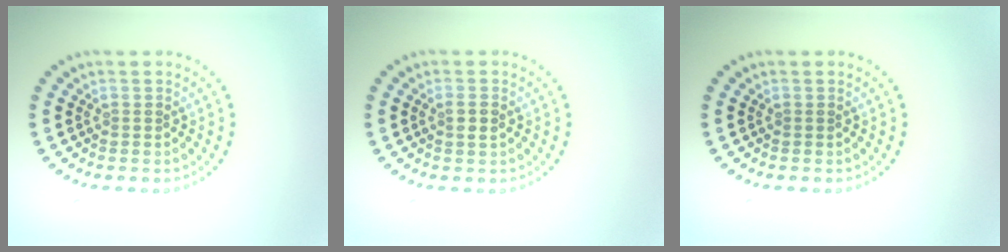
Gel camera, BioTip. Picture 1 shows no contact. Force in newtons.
{"total": 1.2, "press": 1.1, "slide": 0.5}
{"total": 0.0}